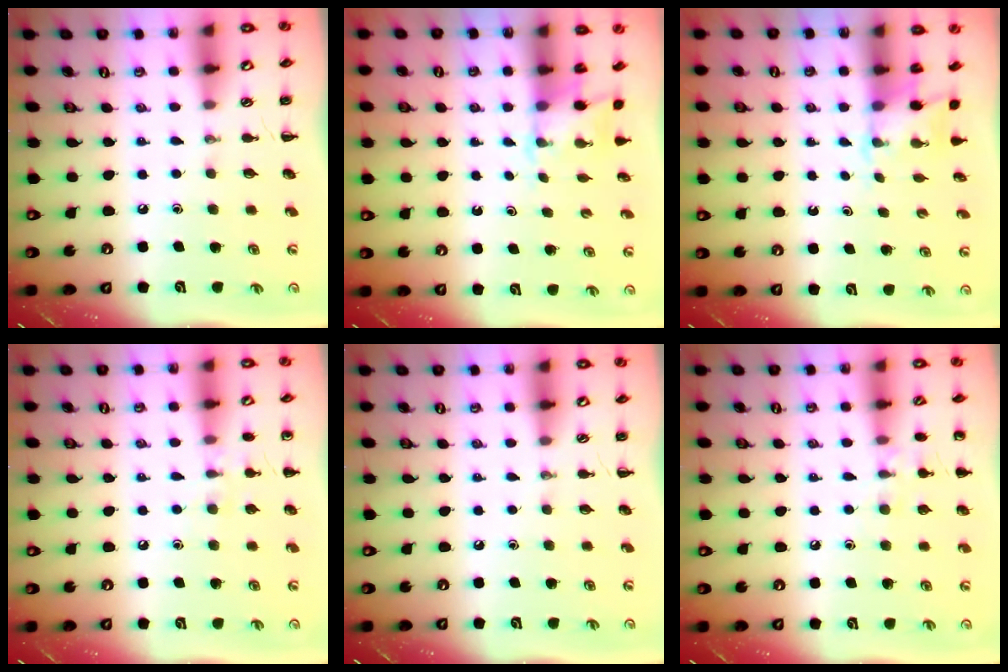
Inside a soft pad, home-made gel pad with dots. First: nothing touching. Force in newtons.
{"total": 2.6, "press": 2.5, "slide": 0.6}
{"total": 2.6, "press": 2.5, "slide": 0.6}
{"total": 6.5, "press": 6.3, "slide": 1.8}
{"total": 0.0}
{"total": 7.8, "press": 7.5, "slide": 2.1}